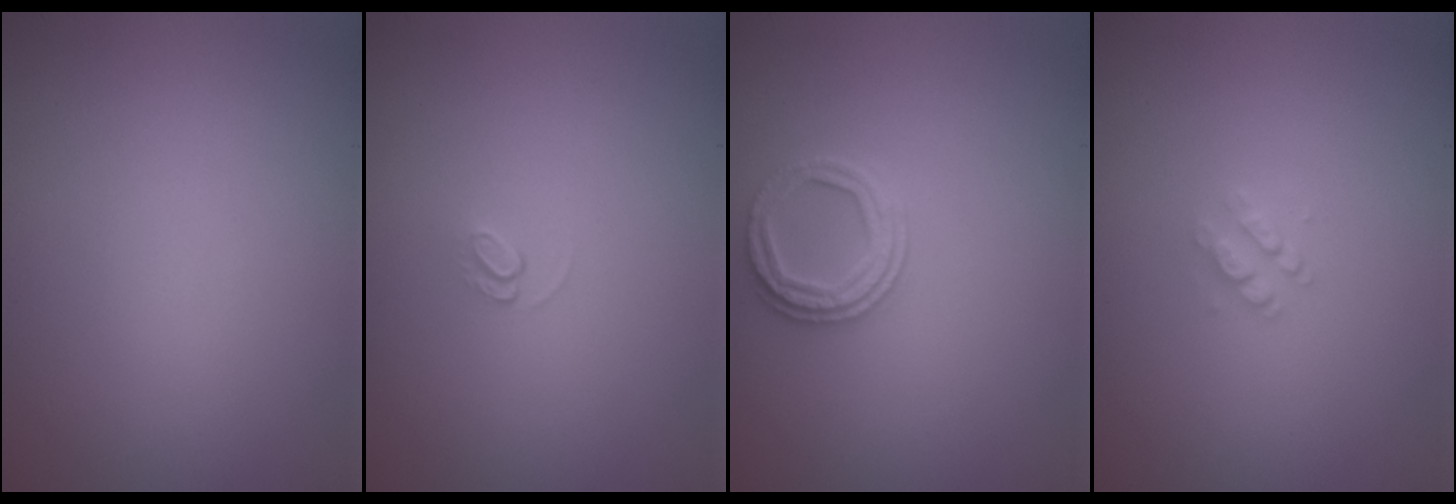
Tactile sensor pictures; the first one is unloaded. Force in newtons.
{"total": 0.8, "press": 0.5, "slide": 0.7}
{"total": 2.4, "press": 2.4, "slide": 0.4}
{"total": 1.4, "press": 1.3, "slide": 0.3}